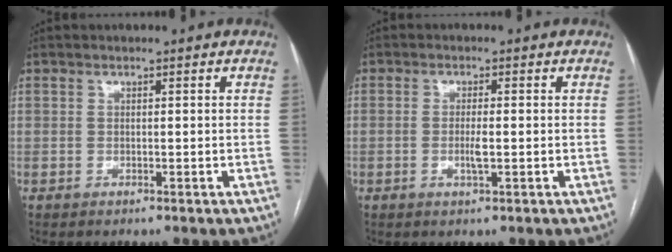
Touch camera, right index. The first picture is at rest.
{"total": 2.5, "force": [-0.5, 0.3, 2.4], "torque": [-0.050, -0.004, -0.008]}